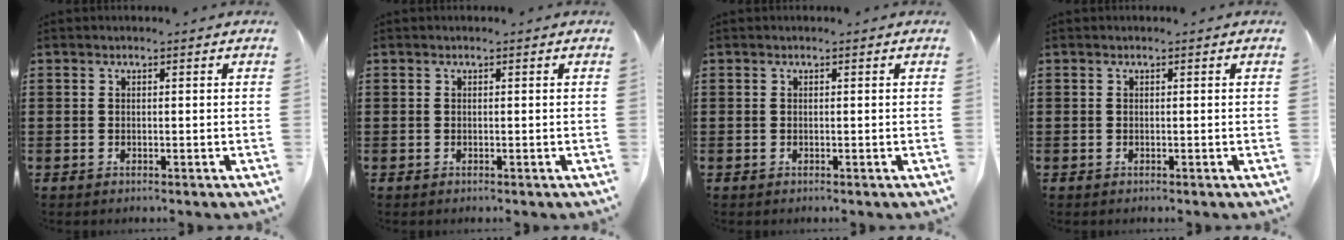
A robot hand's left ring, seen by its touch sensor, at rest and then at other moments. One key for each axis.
{"total": 0.0}
{"total": 0.0}
{"total": 0.0}